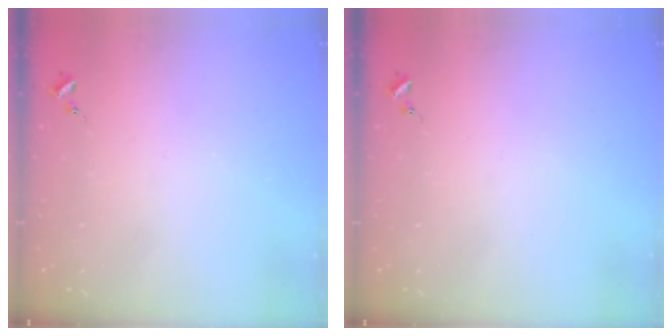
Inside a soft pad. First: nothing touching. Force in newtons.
{"total": 0.0}